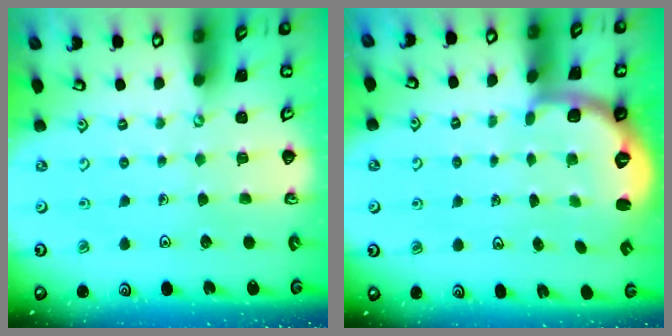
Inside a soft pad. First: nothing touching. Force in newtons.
{"total": 2.6, "press": 1.6, "slide": 2.1}